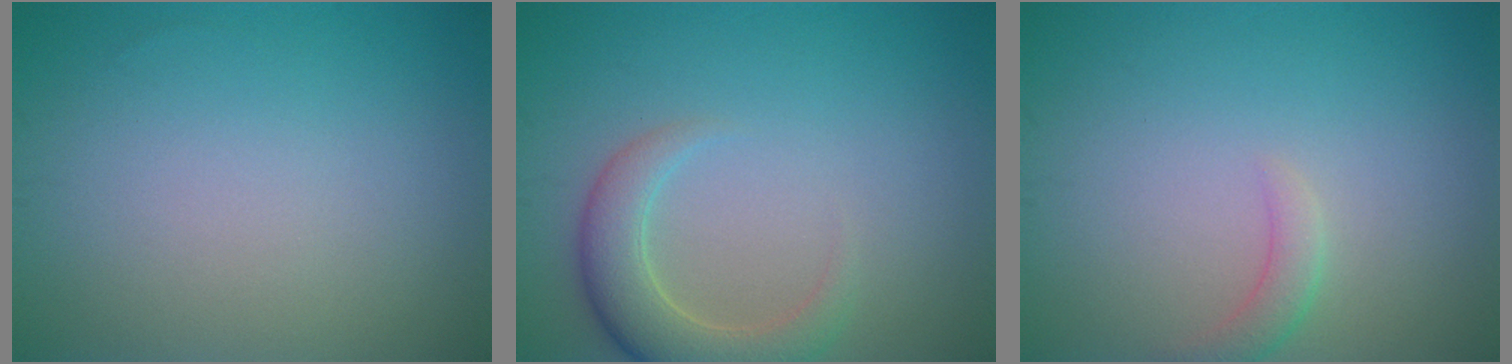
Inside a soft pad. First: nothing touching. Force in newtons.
{"total": 4.2, "press": 4.2, "slide": 0.5}
{"total": 1.6, "press": 1.5, "slide": 0.2}